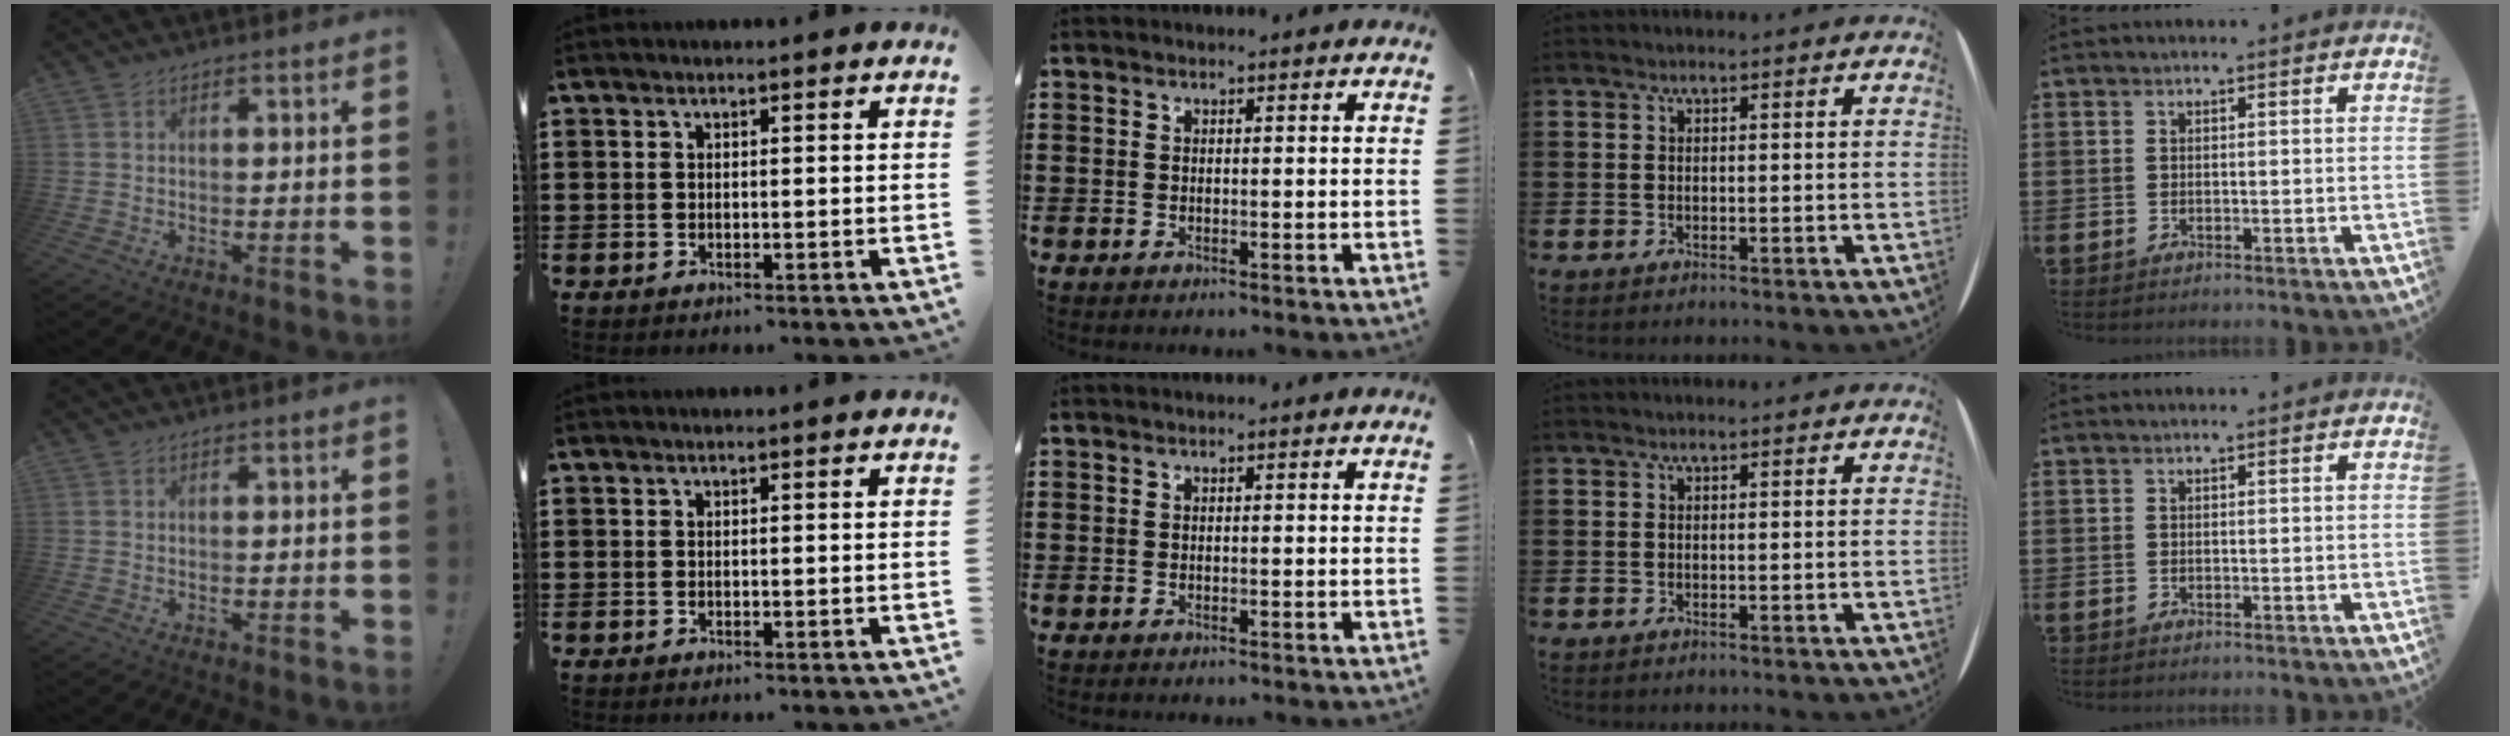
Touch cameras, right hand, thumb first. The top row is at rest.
{}